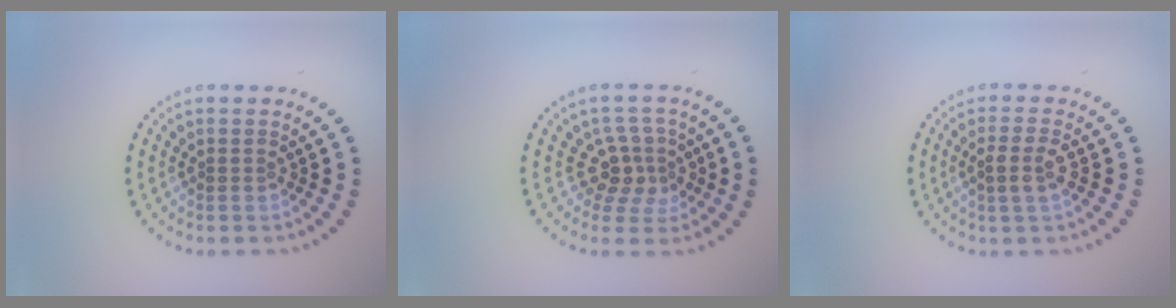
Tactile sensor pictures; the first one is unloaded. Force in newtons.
{"total": 2.9, "press": 2.4, "slide": 1.7}
{"total": 2.4, "press": 2.2, "slide": 0.8}